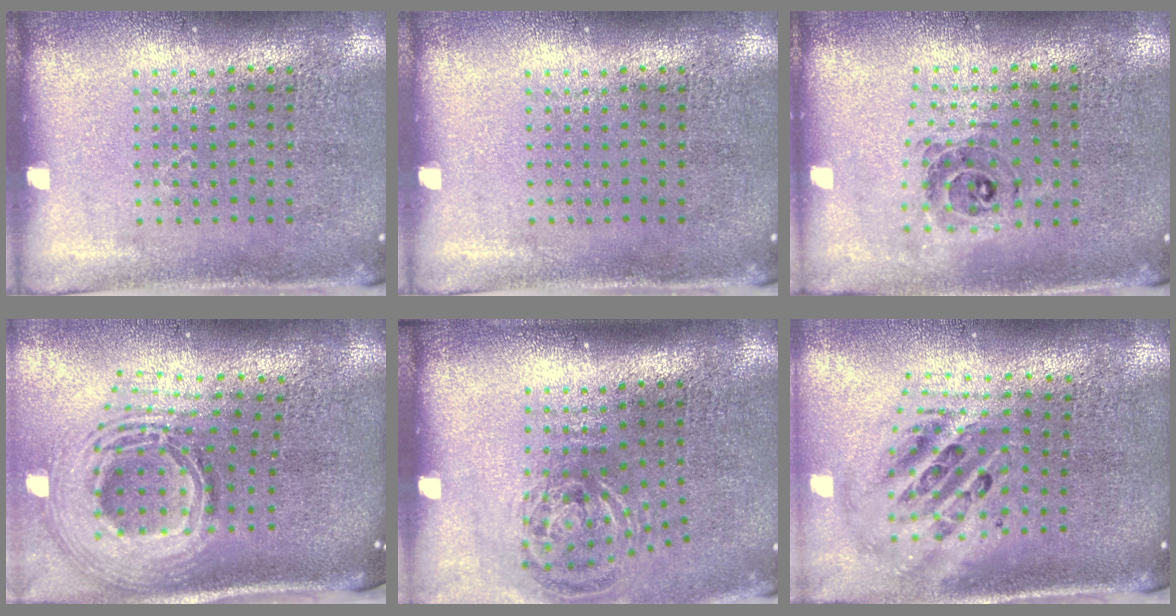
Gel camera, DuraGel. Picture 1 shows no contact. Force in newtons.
{"total": 0.0}
{"total": 0.7, "press": 0.7, "slide": 0.2}
{"total": 2.9, "press": 2.1, "slide": 2.1}
{"total": 1.3, "press": 1.0, "slide": 0.9}
{"total": 2.5, "press": 1.8, "slide": 1.8}